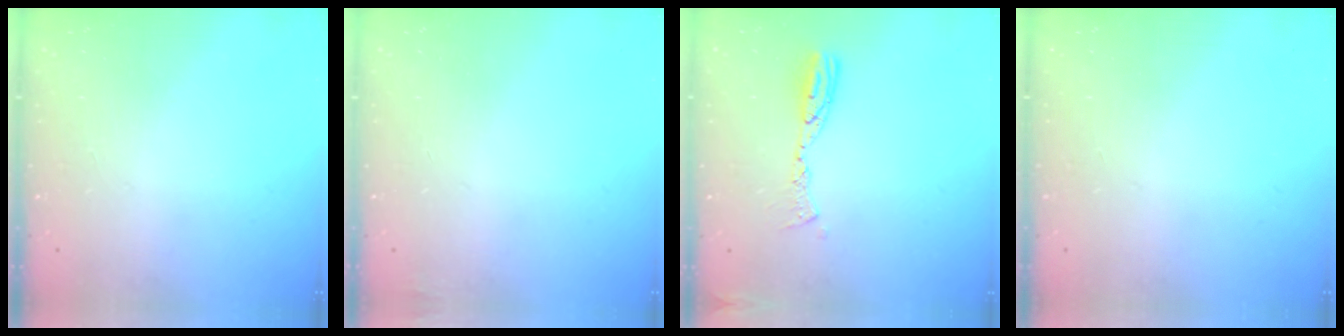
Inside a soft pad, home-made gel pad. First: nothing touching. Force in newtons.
{"total": 2.8, "press": 2.6, "slide": 0.9}
{"total": 9.2, "press": 9.1, "slide": 0.7}
{"total": 0.0}